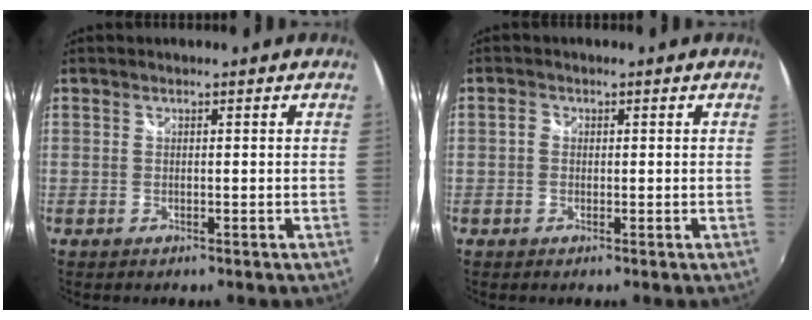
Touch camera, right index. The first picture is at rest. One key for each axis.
{"total": 1.3, "fx": -0.4, "fy": 1.2, "fz": 0.5, "tx": -0.007, "ty": 0.003, "tz": -0.012}